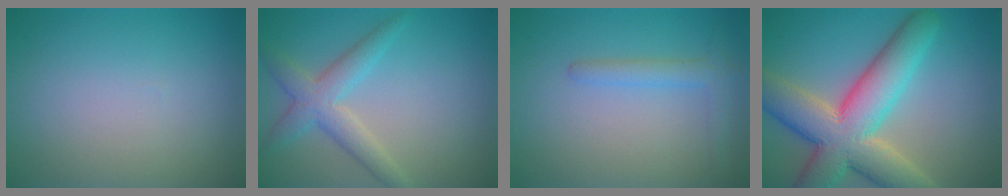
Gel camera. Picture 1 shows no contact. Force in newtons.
{"total": 3.7, "press": 3.7, "slide": 0.1}
{"total": 2.0, "press": 2.0, "slide": 0.2}
{"total": 10.7, "press": 10.7, "slide": 0.9}